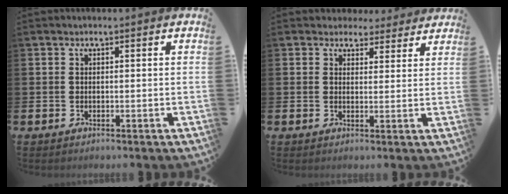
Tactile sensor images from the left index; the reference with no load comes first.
{"total": 3.4, "force": [2.9, 1.7, -0.1], "torque": [-0.002, -0.013, 0.050]}